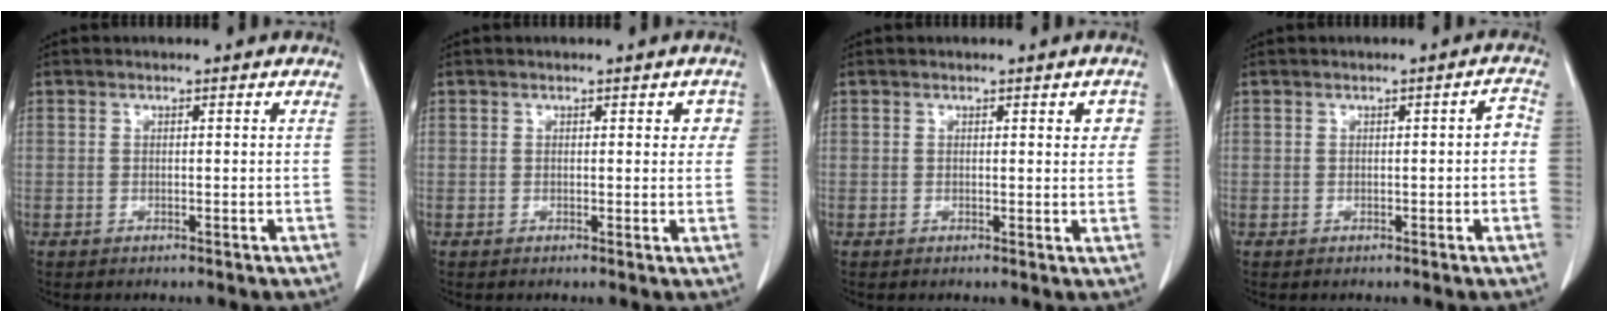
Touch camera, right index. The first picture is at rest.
{"total": 2.6, "force": [1.0, 1.6, 1.8], "torque": [-0.002, 0.007, 0.008]}
{"total": 2.6, "force": [0.9, 1.1, 2.1], "torque": [-0.014, 0.002, 0.009]}
{"total": 2.2, "force": [-0.1, 0.8, 2.0], "torque": [-0.016, 0.018, -0.003]}